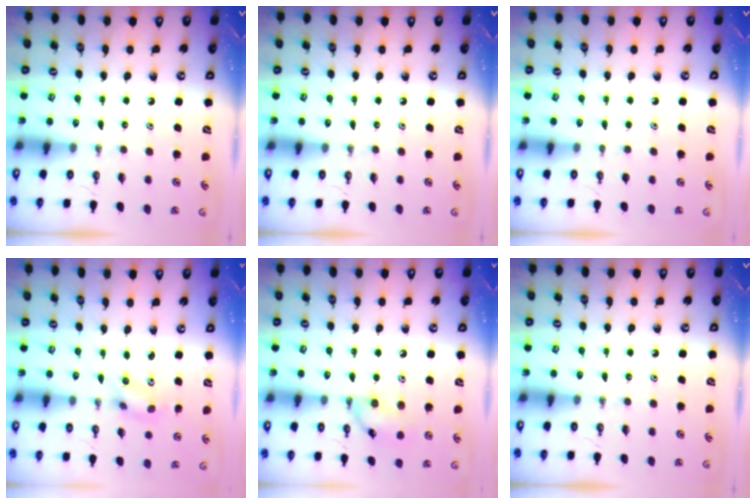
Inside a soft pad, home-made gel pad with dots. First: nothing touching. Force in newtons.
{"total": 0.0}
{"total": 0.0}
{"total": 2.3, "press": 2.2, "slide": 0.8}
{"total": 9.5, "press": 9.5, "slide": 0.5}
{"total": 0.0}